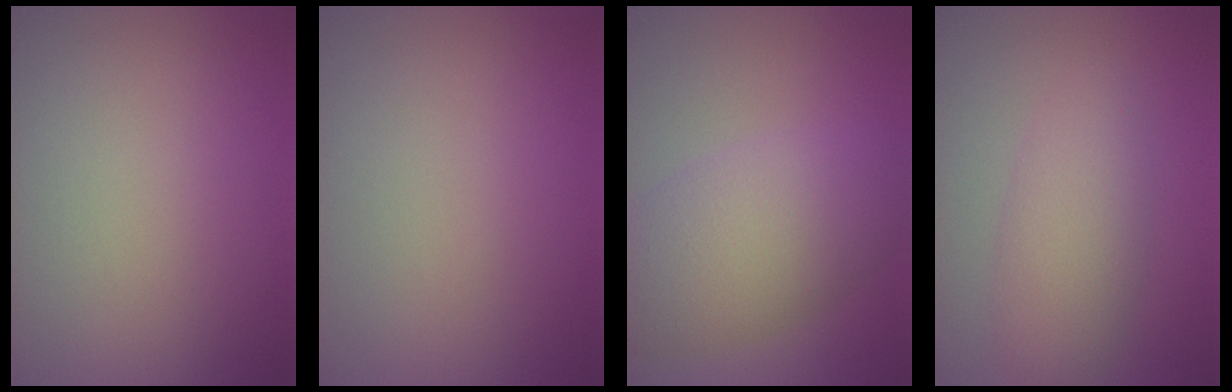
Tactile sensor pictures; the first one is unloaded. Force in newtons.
{"total": 0.0}
{"total": 7.7, "press": 7.7, "slide": 0.3}
{"total": 4.1, "press": 4.1, "slide": 0.1}